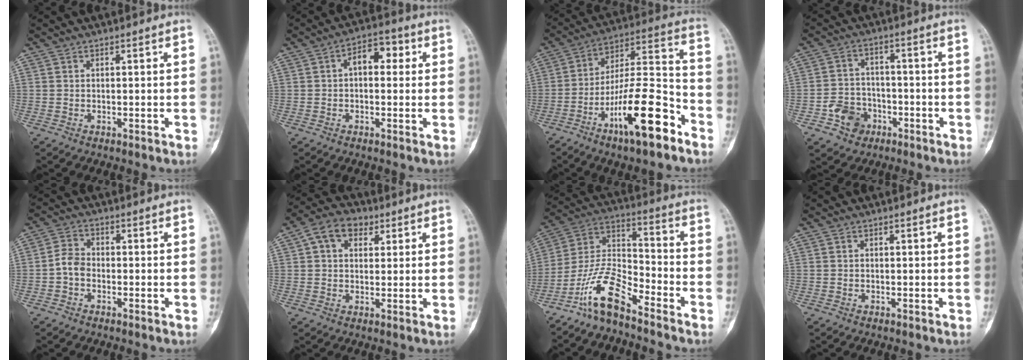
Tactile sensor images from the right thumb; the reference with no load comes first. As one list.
[{"total": 6.4, "force": [1.0, 3.9, 5.0], "torque": [-0.046, 0.022, 0.006]}, {"total": 18.5, "force": [-10.0, 4.9, 14.7], "torque": [-0.249, 0.075, -0.167]}, {"total": 7.2, "force": [-3.3, 5.9, 2.4], "torque": [-0.015, 0.025, -0.054]}, {"total": 3.8, "force": [-1.2, 2.8, 2.3], "torque": [-0.036, 0.015, -0.033]}, {"total": 8.0, "force": [3.0, 5.6, 4.8], "torque": [-0.061, 0.010, 0.042]}, {"total": 11.5, "force": [-8.5, 3.5, 6.9], "torque": [-0.139, 0.080, -0.173]}, {"total": 0.0}]